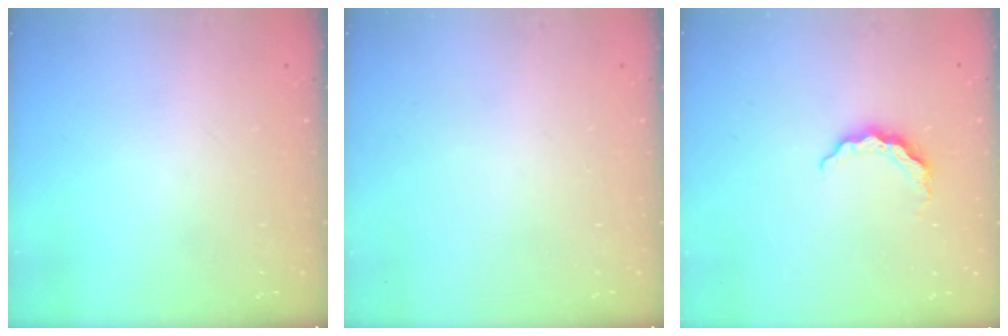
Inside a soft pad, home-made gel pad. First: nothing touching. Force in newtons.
{"total": 0.0}
{"total": 5.7, "press": 5.7, "slide": 0.5}